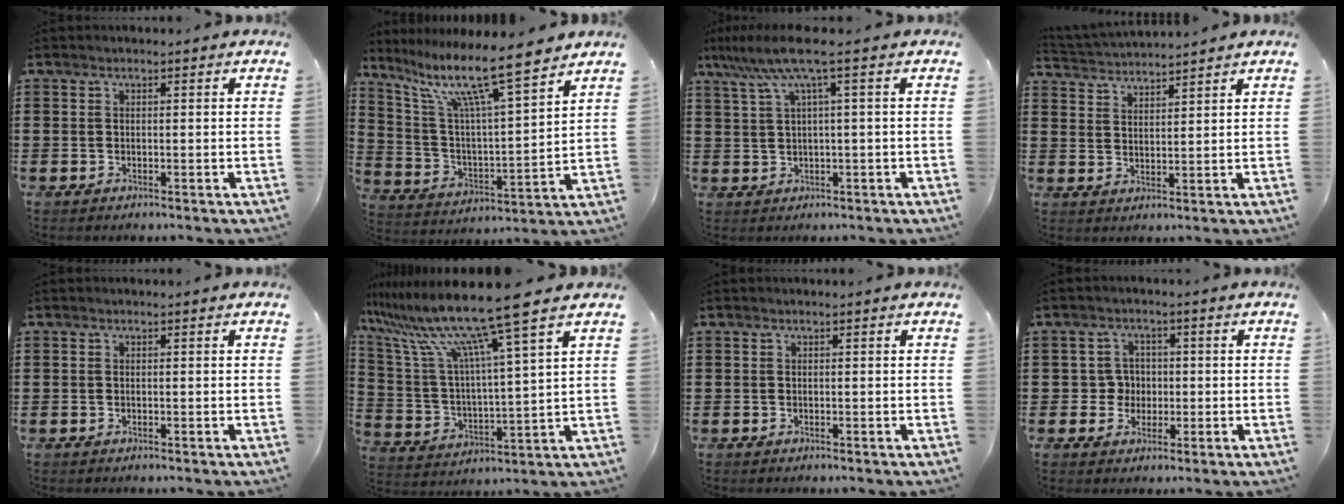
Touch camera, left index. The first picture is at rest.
{"total": 12.5, "force": [9.4, 1.4, 8.1], "torque": [-0.180, -0.055, 0.156]}
{"total": 6.2, "force": [1.9, 0.3, 5.9], "torque": [-0.132, -0.011, 0.026]}
{"total": 2.7, "force": [2.7, -0.2, -0.5], "torque": [-0.004, -0.013, 0.047]}
{"total": 0.0}
{"total": 13.0, "force": [10.2, 0.2, 8.1], "torque": [-0.197, -0.059, 0.167]}
{"total": 0.0}
{"total": 3.8, "force": [-0.3, 3.6, 1.0], "torque": [-0.036, 0.007, -0.009]}